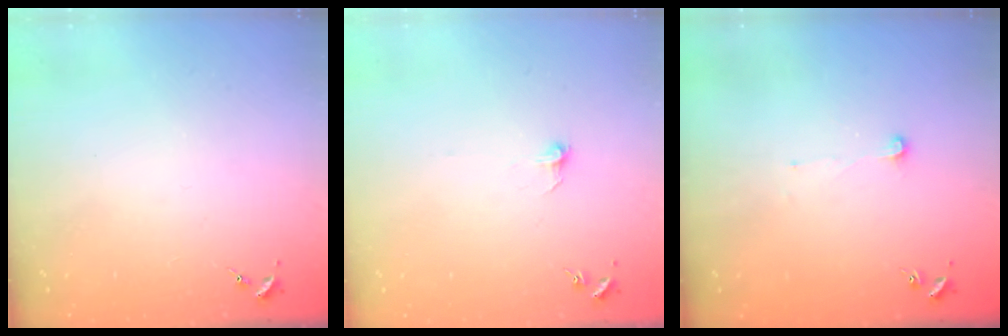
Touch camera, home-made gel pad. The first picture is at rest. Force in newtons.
{"total": 3.9, "press": 3.9, "slide": 0.3}
{"total": 3.5, "press": 3.5, "slide": 0.3}